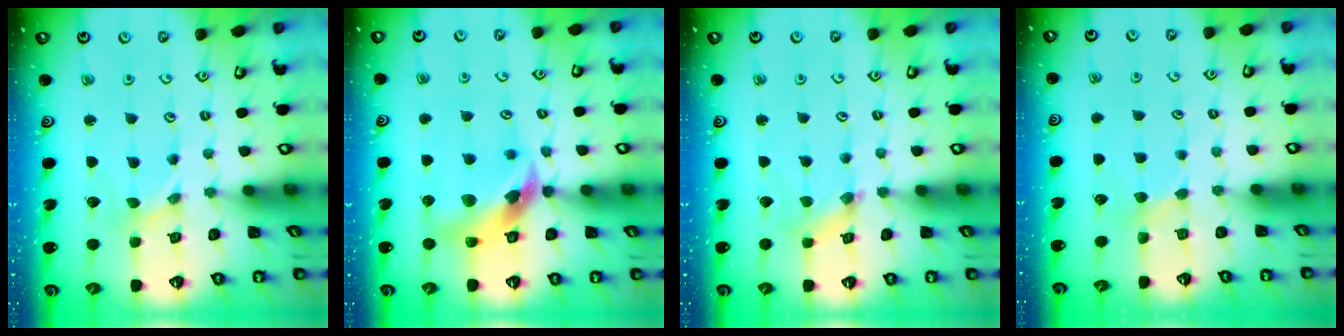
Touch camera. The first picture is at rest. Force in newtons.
{"total": 11.6, "press": 11.5, "slide": 1.7}
{"total": 1.4, "press": 1.4, "slide": 0.3}
{"total": 2.9, "press": 2.9, "slide": 0.4}